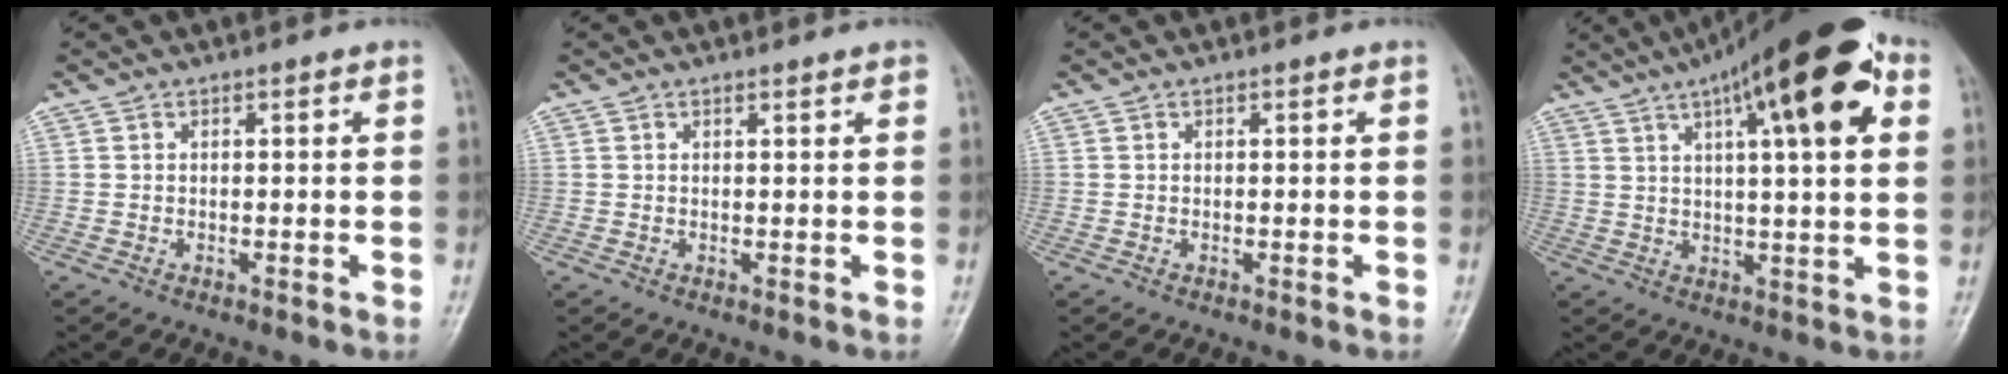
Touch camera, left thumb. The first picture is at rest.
{"total": 1.0, "force": [0.7, 0.2, 0.6], "torque": [-0.007, -0.002, 0.009]}
{"total": 0.0}
{"total": 19.8, "force": [8.7, 5.4, 17.0], "torque": [-0.238, 0.006, 0.124]}